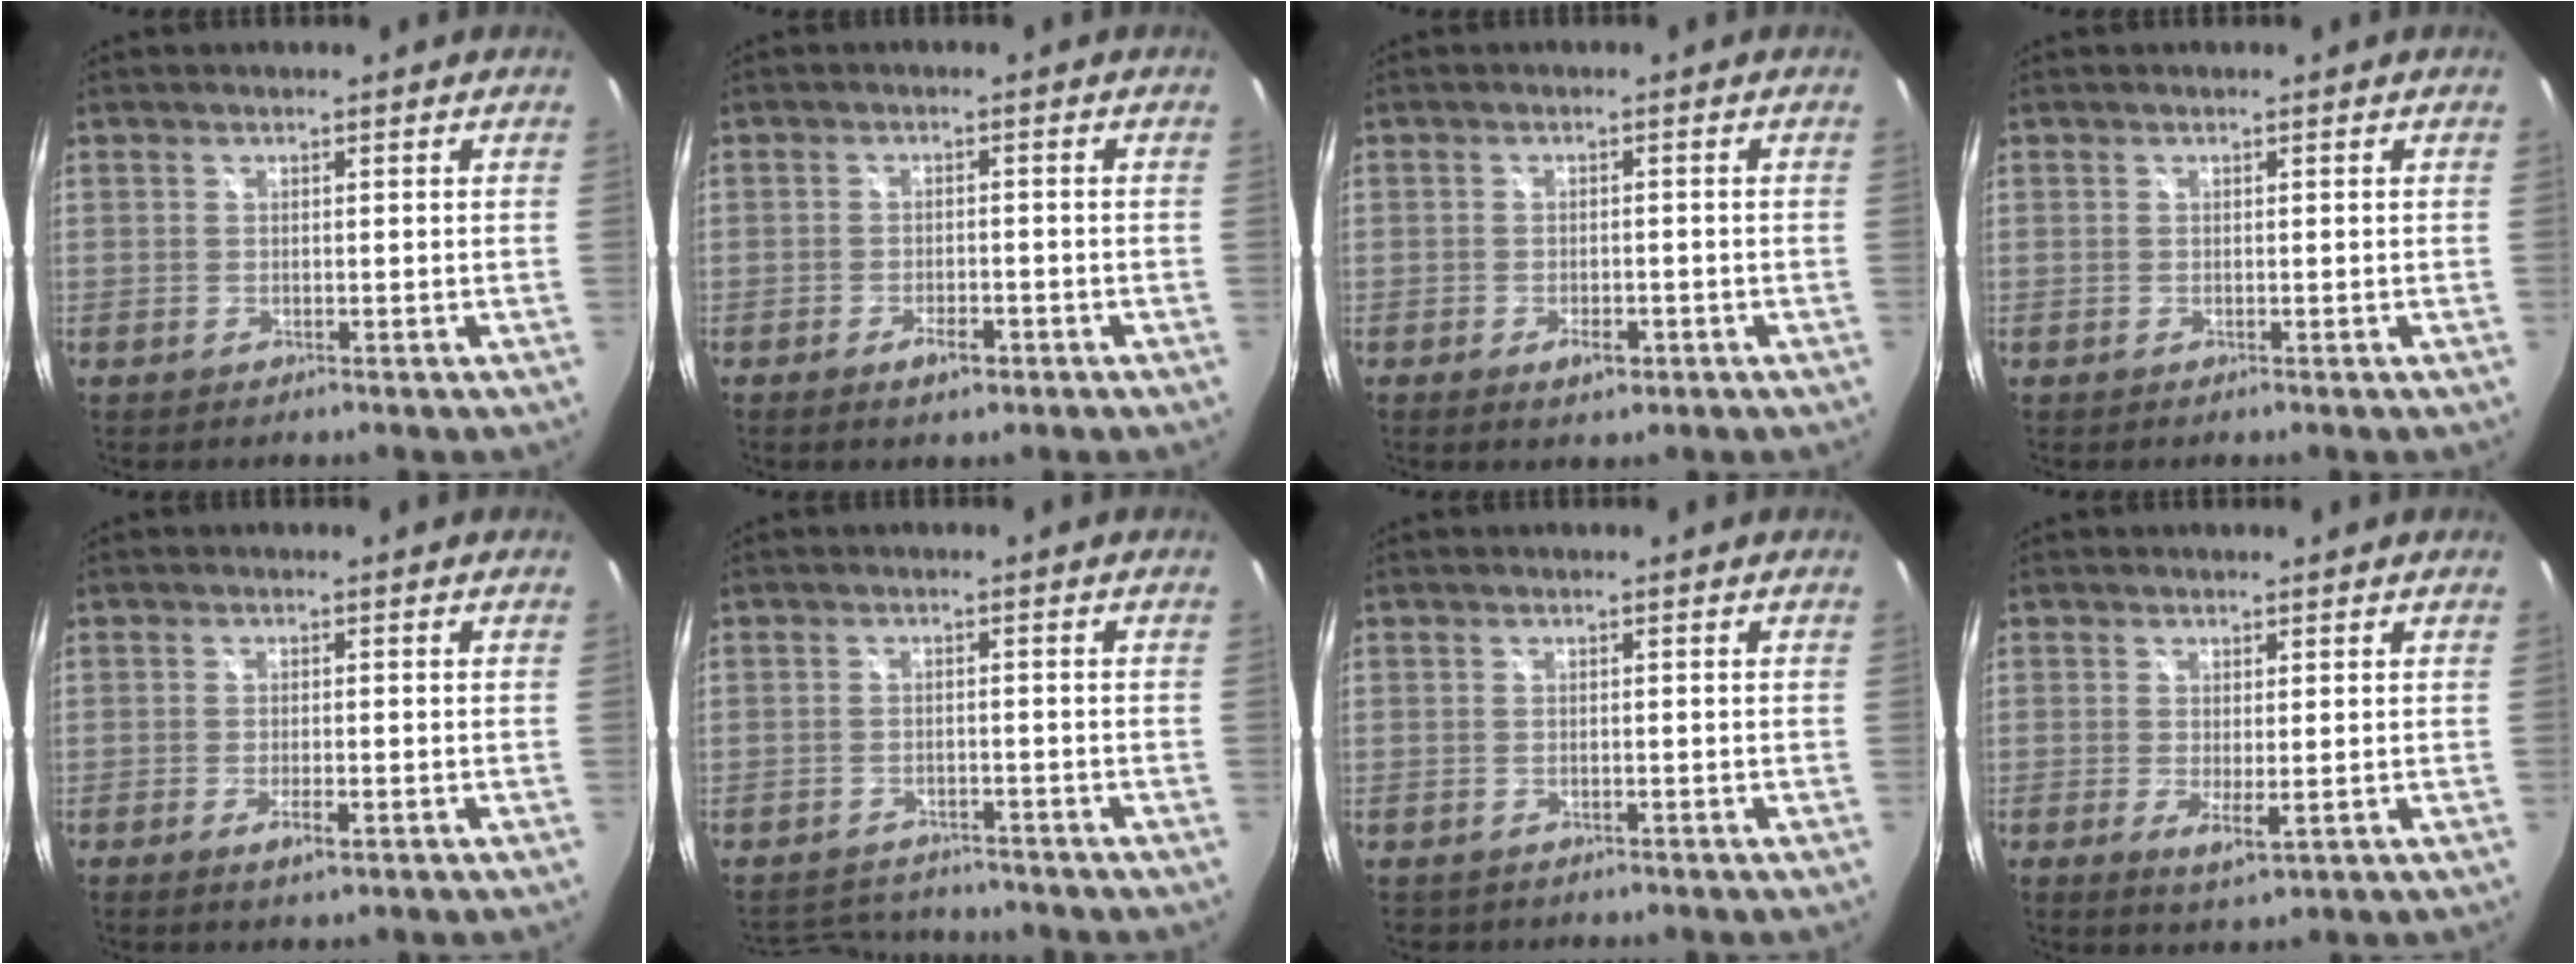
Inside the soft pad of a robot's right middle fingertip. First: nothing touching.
{"total": 3.0, "force": [-1.7, 1.2, 2.2], "torque": [-0.045, -0.003, -0.028]}
{"total": 2.8, "force": [-1.3, 1.3, 2.1], "torque": [-0.040, -0.006, -0.020]}
{"total": 0.0}
{"total": 2.4, "force": [-1.0, 0.3, 2.1], "torque": [-0.041, -0.006, -0.020]}
{"total": 6.6, "force": [-6.3, 1.8, 1.0], "torque": [-0.033, 0.011, -0.095]}
{"total": 0.9, "force": [-0.6, 0.7, 0.2], "torque": [-0.008, -0.003, -0.007]}
{"total": 3.0, "force": [0.0, 0.3, 3.0], "torque": [-0.052, -0.013, 0.001]}